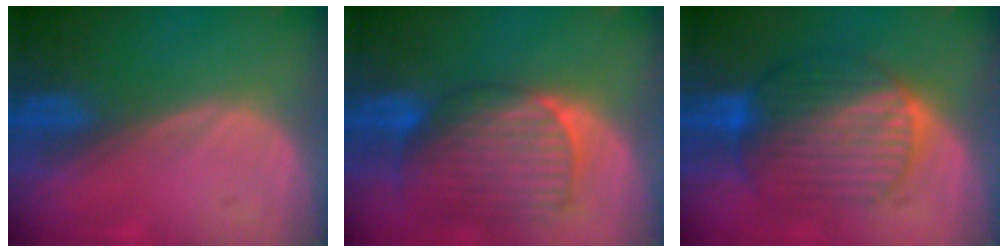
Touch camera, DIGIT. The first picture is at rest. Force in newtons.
{"total": 10.1, "press": 8.7, "slide": 5.2}
{"total": 10.3, "press": 10.3, "slide": 0.8}